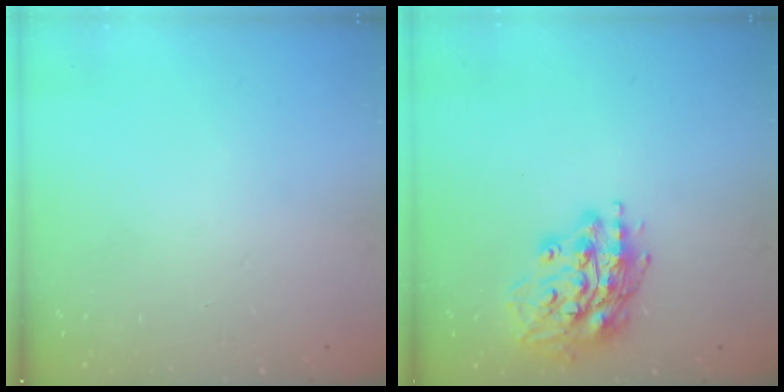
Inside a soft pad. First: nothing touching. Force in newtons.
{"total": 16.0, "press": 16.0, "slide": 1.4}